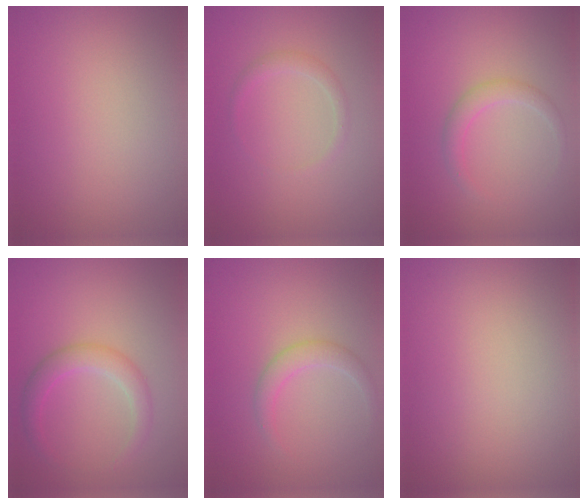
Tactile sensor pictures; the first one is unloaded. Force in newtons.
{"total": 1.2, "press": 1.2, "slide": 0.0}
{"total": 1.7, "press": 1.7, "slide": 0.1}
{"total": 2.6, "press": 2.6, "slide": 0.0}
{"total": 1.9, "press": 1.9, "slide": 0.1}
{"total": 0.0}